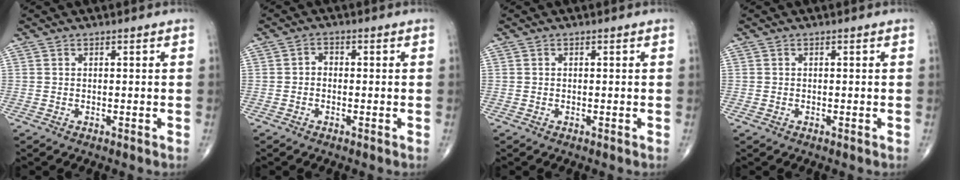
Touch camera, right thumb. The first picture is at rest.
{"total": 1.6, "force": [-0.4, 1.3, 0.9], "torque": [-0.002, 0.008, -0.014]}
{"total": 0.0}
{"total": 0.7, "force": [-0.3, 0.5, 0.3], "torque": [-0.006, 0.000, -0.006]}